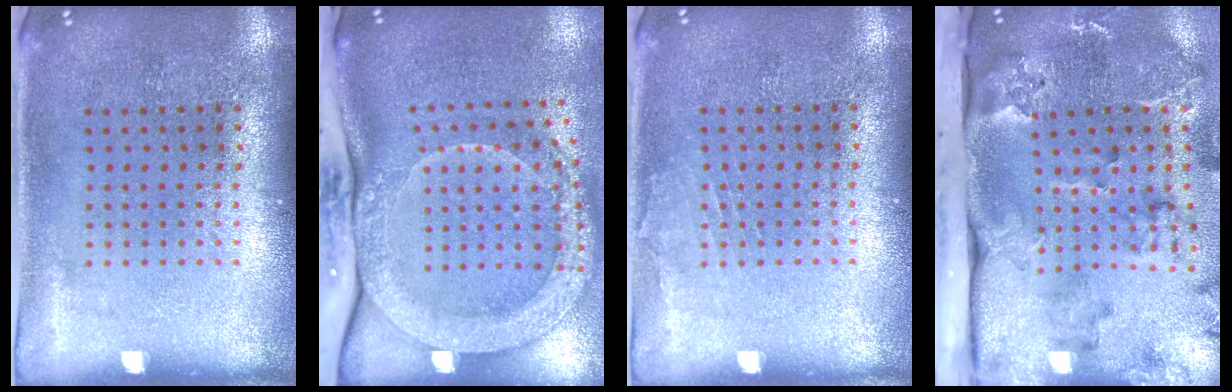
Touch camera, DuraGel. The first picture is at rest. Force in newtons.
{"total": 3.0, "press": 2.3, "slide": 1.9}
{"total": 0.7, "press": 0.7, "slide": 0.1}
{"total": 3.9, "press": 2.7, "slide": 2.7}